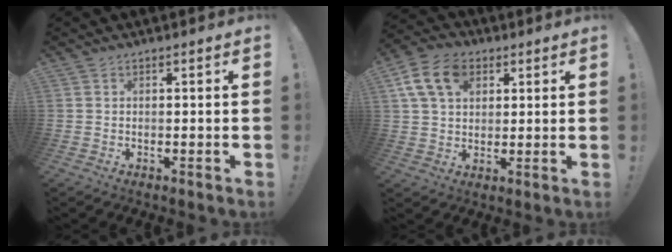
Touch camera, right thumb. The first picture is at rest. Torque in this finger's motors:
{"motor_torque": [0.21, 0.20, 0.34, 0.22, 0.27]}